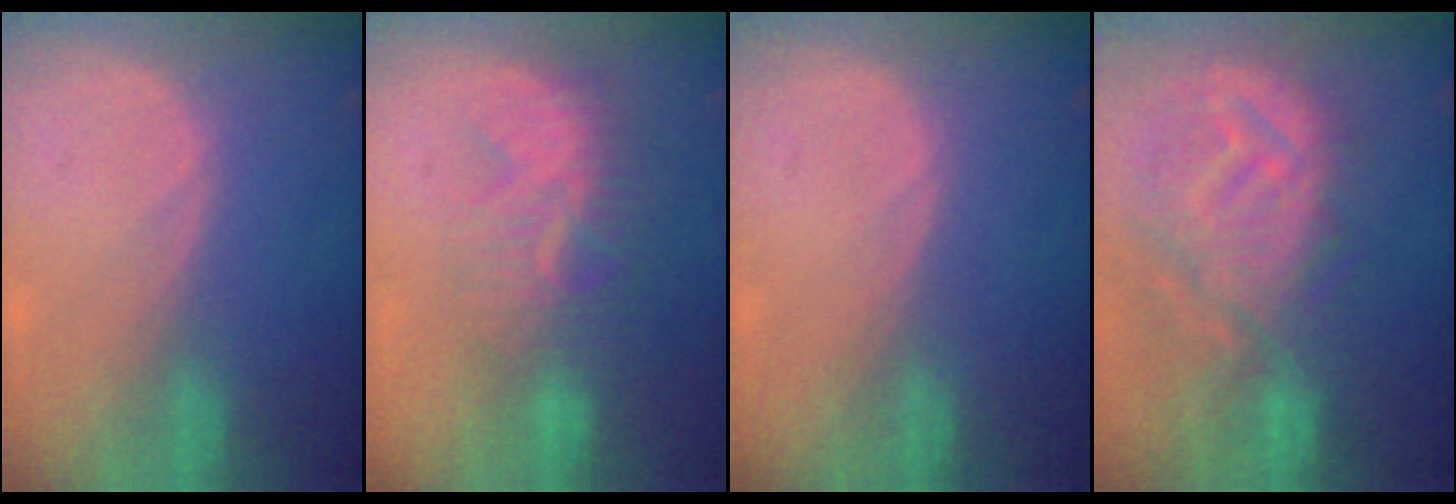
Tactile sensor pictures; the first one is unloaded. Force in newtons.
{"total": 8.0, "press": 7.8, "slide": 2.0}
{"total": 0.0}
{"total": 12.7, "press": 11.3, "slide": 5.9}